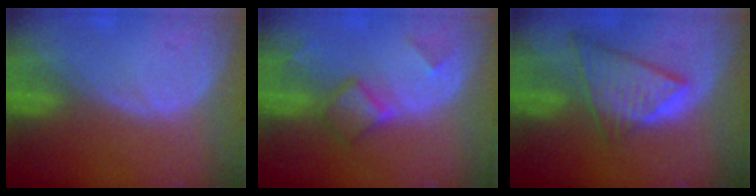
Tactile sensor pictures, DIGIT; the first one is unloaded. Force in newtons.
{"total": 4.9, "press": 4.7, "slide": 1.4}
{"total": 8.7, "press": 7.5, "slide": 4.4}